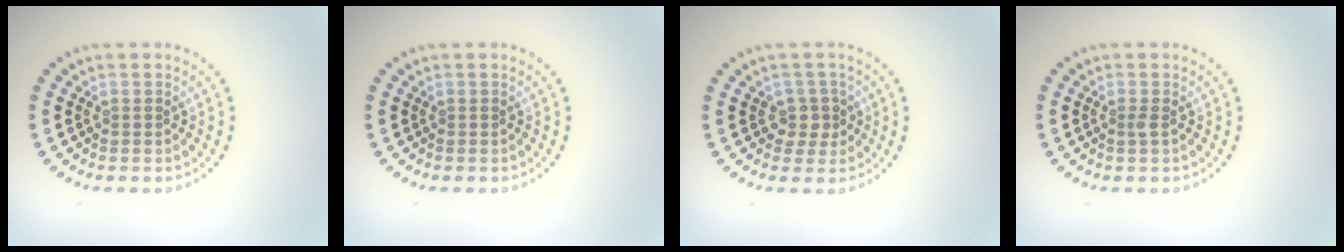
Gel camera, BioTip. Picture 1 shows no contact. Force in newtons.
{"total": 0.0}
{"total": 2.0, "press": 1.8, "slide": 1.0}
{"total": 0.6, "press": 0.4, "slide": 0.3}